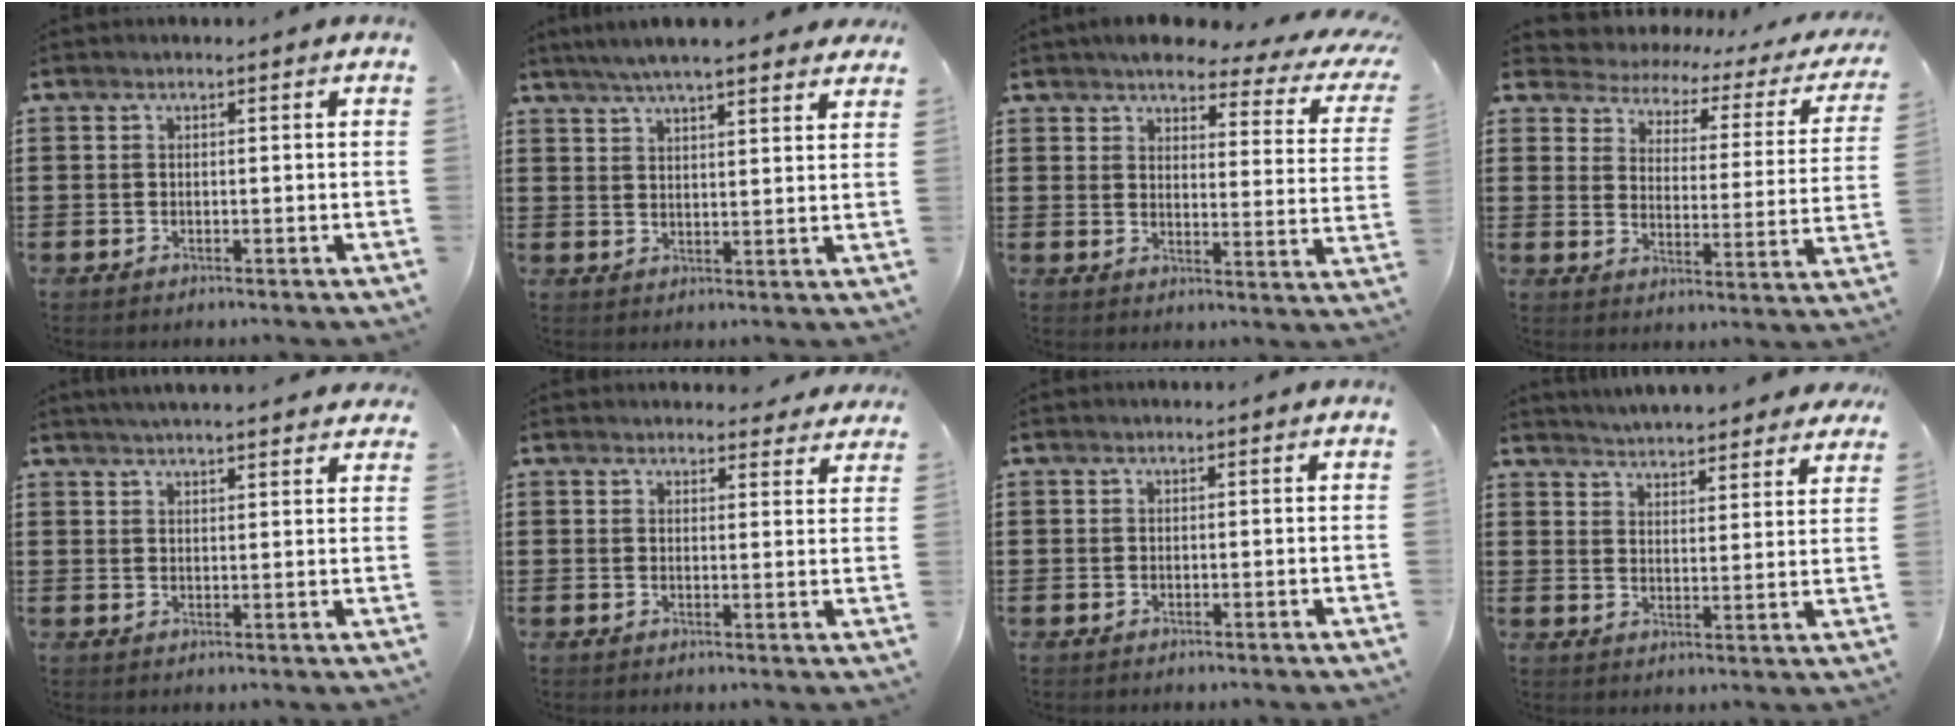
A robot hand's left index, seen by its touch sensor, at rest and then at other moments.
{"total": 5.3, "force": [4.7, 0.4, 2.3], "torque": [-0.058, -0.011, 0.083]}
{"total": 5.2, "force": [4.3, 1.6, 2.5], "torque": [-0.055, -0.026, 0.068]}
{"total": 2.1, "force": [1.9, 0.9, 0.3], "torque": [-0.028, -0.023, 0.021]}
{"total": 2.9, "force": [2.9, -0.2, 0.6], "torque": [-0.020, -0.007, 0.052]}
{"total": 3.0, "force": [2.9, 0.7, 0.5], "torque": [-0.001, -0.013, 0.051]}
{"total": 0.0}
{"total": 4.5, "force": [4.5, 0.2, -0.1], "torque": [-0.021, -0.025, 0.079]}